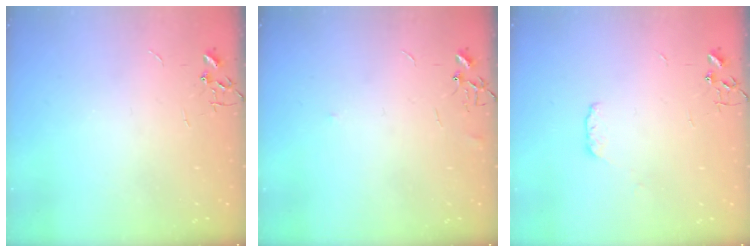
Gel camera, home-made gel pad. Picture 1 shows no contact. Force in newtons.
{"total": 4.3, "press": 4.2, "slide": 0.4}
{"total": 3.9, "press": 3.8, "slide": 0.6}